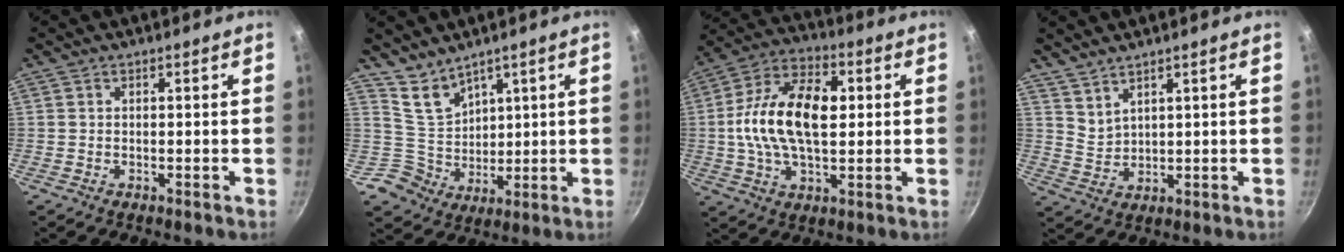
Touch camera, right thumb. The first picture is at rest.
{"total": 7.0, "force": [5.0, 4.8, 0.3], "torque": [0.018, -0.040, 0.110]}
{"total": 17.7, "force": [1.4, 10.0, 14.6], "torque": [-0.247, 0.022, 0.010]}
{"total": 3.7, "force": [3.2, 1.5, 1.0], "torque": [-0.015, -0.021, 0.073]}